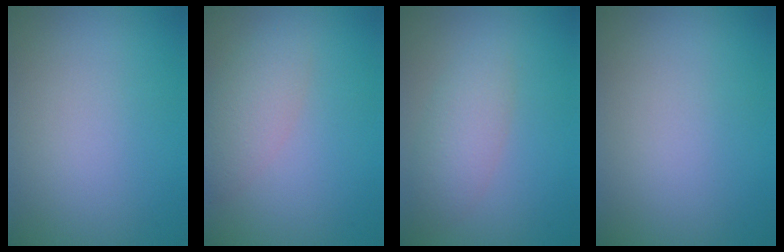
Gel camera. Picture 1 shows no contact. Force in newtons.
{"total": 3.1, "press": 3.1, "slide": 0.2}
{"total": 2.8, "press": 2.8, "slide": 0.0}
{"total": 0.0}